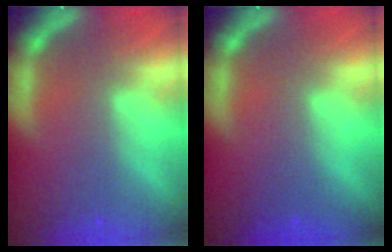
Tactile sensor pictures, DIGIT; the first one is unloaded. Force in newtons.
{"total": 0.0}